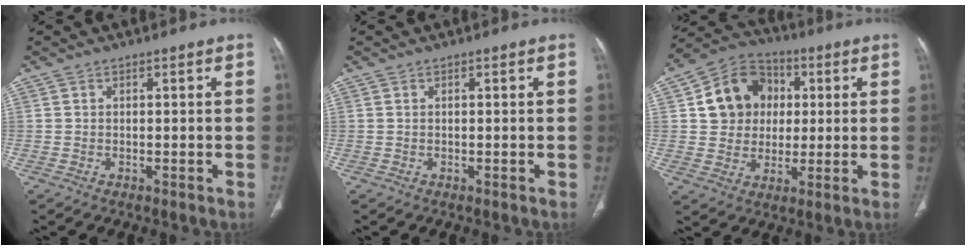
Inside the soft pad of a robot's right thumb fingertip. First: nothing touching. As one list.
[{"total": 0.0}, {"total": 13.4, "force": [2.6, 11.6, 6.1], "torque": [-0.070, 0.011, 0.042]}]